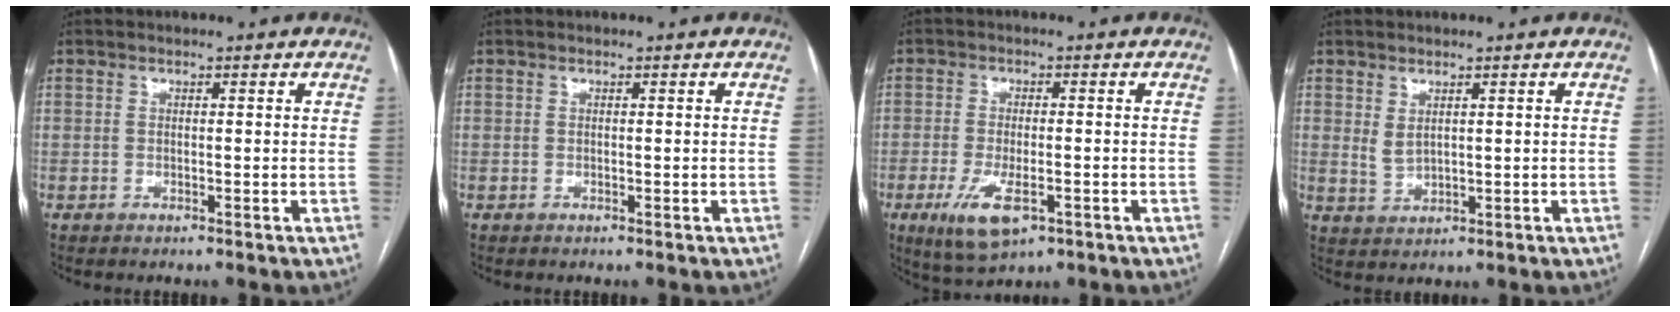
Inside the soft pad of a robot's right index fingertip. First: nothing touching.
{"total": 0.0}
{"total": 7.6, "force": [-3.3, 2.6, 6.3], "torque": [-0.123, -0.016, -0.050]}
{"total": 2.5, "force": [1.2, 1.2, 1.8], "torque": [-0.039, -0.003, 0.032]}